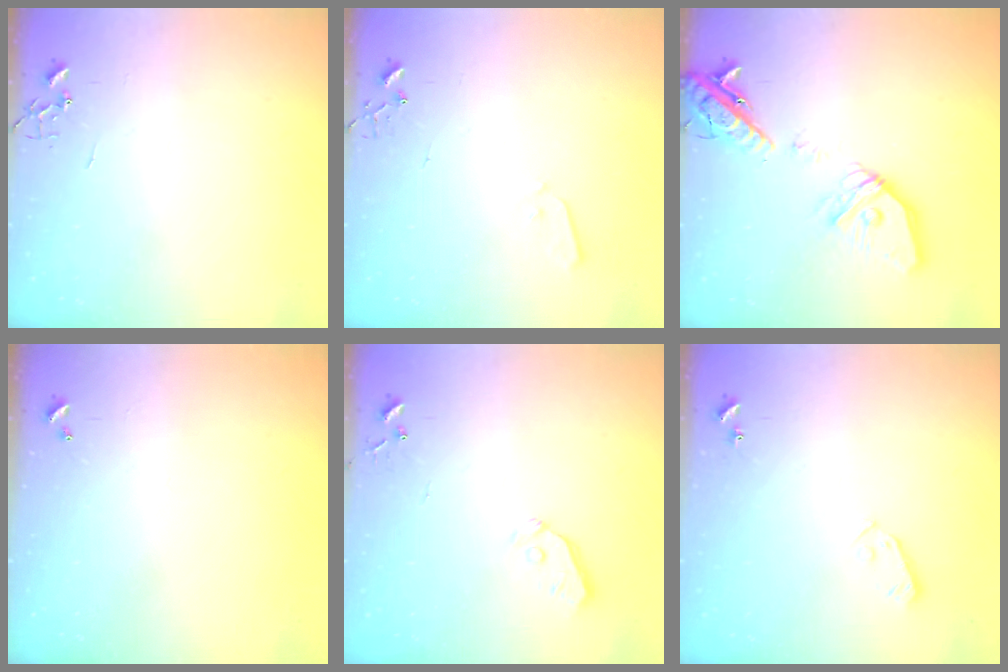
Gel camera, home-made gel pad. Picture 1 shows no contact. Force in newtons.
{"total": 2.8, "press": 2.7, "slide": 0.4}
{"total": 21.4, "press": 21.2, "slide": 3.5}
{"total": 0.0}
{"total": 3.0, "press": 3.0, "slide": 0.3}
{"total": 4.1, "press": 4.0, "slide": 0.7}